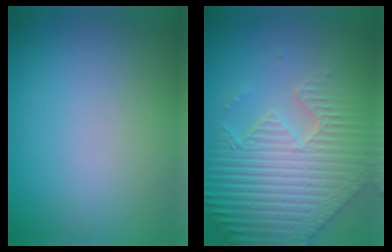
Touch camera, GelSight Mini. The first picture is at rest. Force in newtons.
{"total": 9.2, "press": 6.5, "slide": 6.5}